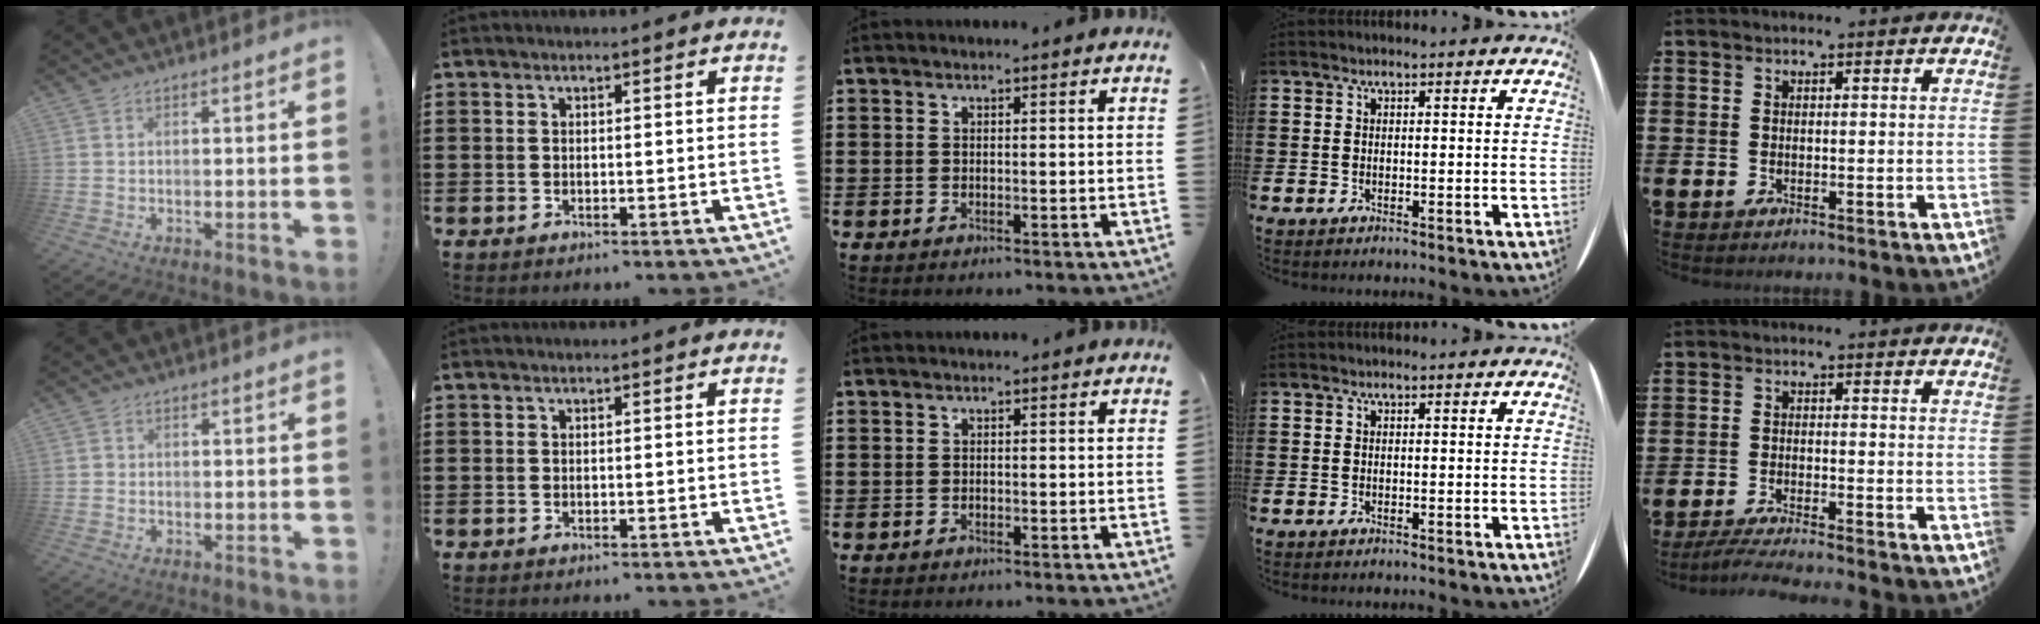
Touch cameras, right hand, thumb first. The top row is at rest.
{"thumb": {"total": 0.6, "force": [-0.1, 0.5, 0.2], "torque": [-0.004, 0.001, -0.001]}, "little": {"total": 2.7, "force": [-2.4, -0.3, 1.1], "torque": [-0.015, -0.001, -0.046]}}